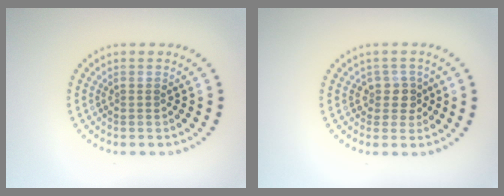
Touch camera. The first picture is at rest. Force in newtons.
{"total": 1.9, "press": 1.6, "slide": 1.2}